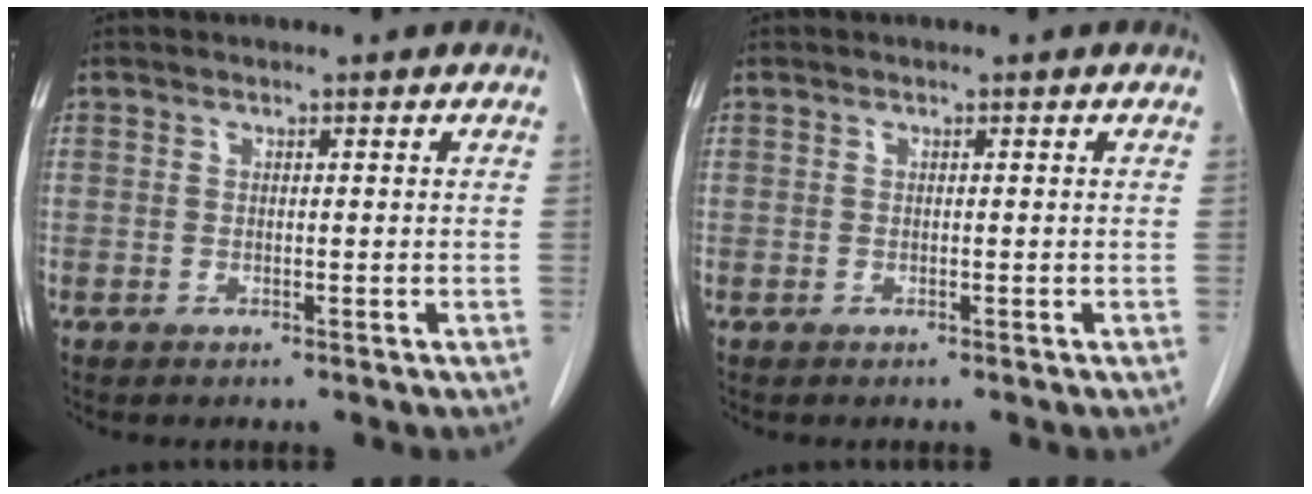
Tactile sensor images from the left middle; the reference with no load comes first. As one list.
[{"total": 0.0}]